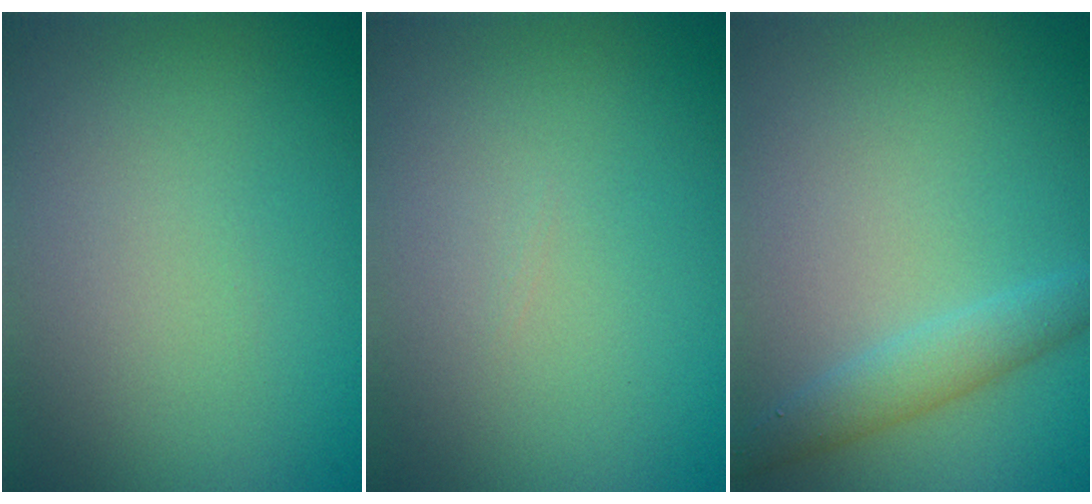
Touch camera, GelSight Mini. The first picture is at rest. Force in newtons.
{"total": 0.0}
{"total": 2.3, "press": 2.3, "slide": 0.0}